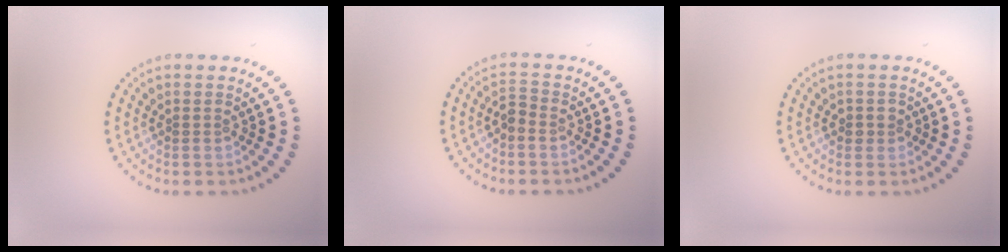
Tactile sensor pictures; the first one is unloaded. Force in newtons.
{"total": 1.1, "press": 1.0, "slide": 0.5}
{"total": 1.1, "press": 1.1, "slide": 0.3}